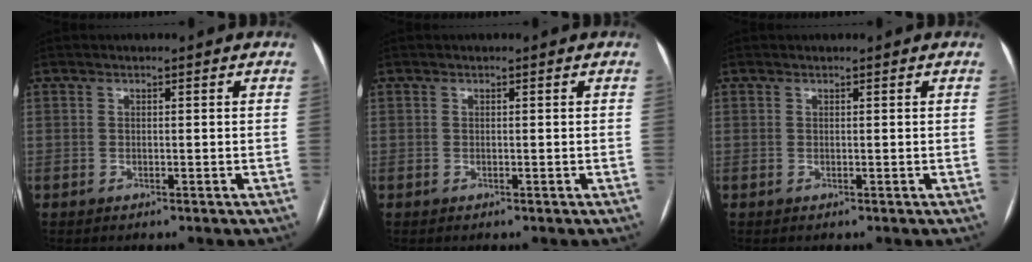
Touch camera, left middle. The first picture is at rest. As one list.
[{"total": 0.0}, {"total": 0.0}]